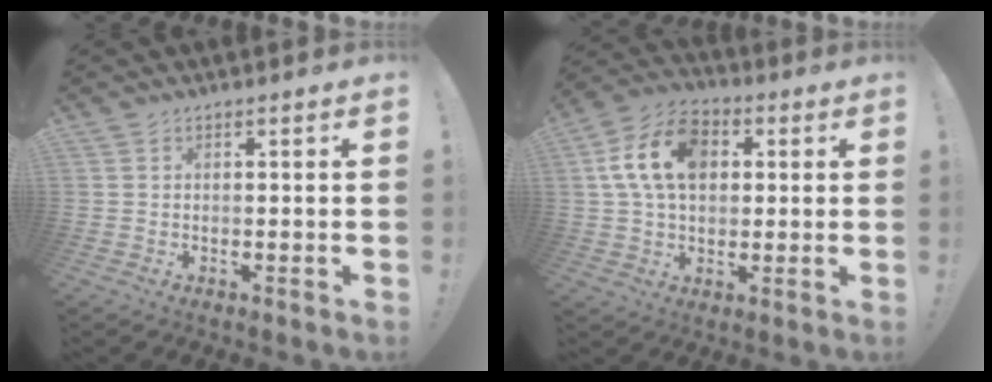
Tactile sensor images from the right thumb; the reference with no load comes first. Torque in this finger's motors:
{"motor_torque": [0.83, 0.80, 1.33, 0.17, 0.10]}